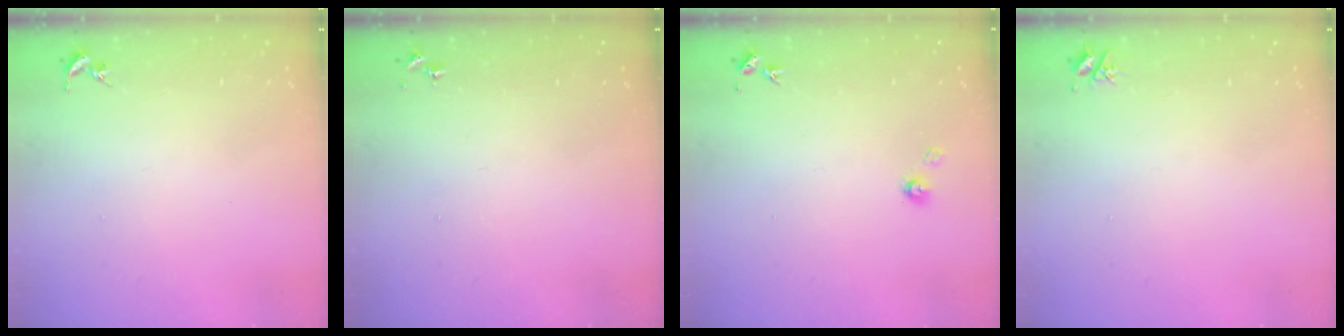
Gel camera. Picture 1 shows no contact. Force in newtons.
{"total": 0.0}
{"total": 3.9, "press": 3.9, "slide": 0.4}
{"total": 3.5, "press": 3.4, "slide": 0.5}